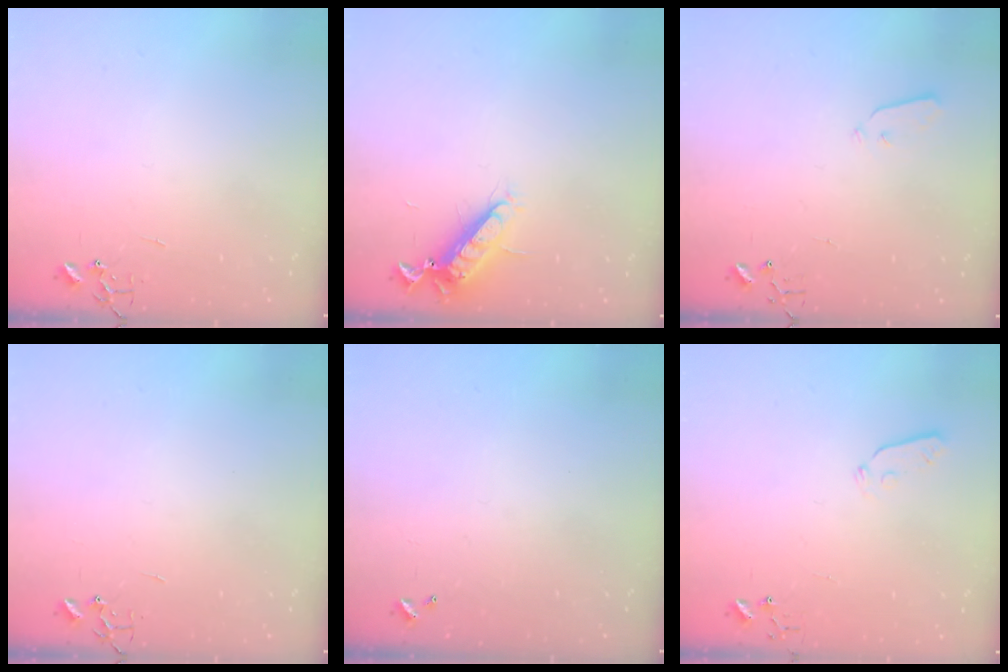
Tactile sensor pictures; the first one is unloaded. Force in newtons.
{"total": 12.4, "press": 12.3, "slide": 1.5}
{"total": 3.7, "press": 3.7, "slide": 0.1}
{"total": 0.0}
{"total": 0.0}
{"total": 3.9, "press": 3.8, "slide": 0.9}